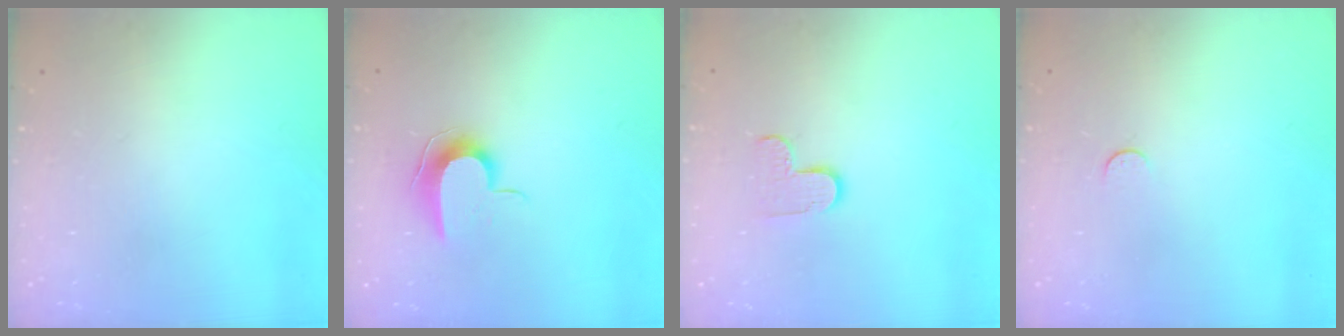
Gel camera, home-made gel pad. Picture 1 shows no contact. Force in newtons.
{"total": 8.9, "press": 8.9, "slide": 0.8}
{"total": 5.6, "press": 5.5, "slide": 0.4}
{"total": 3.0, "press": 3.0, "slide": 0.3}